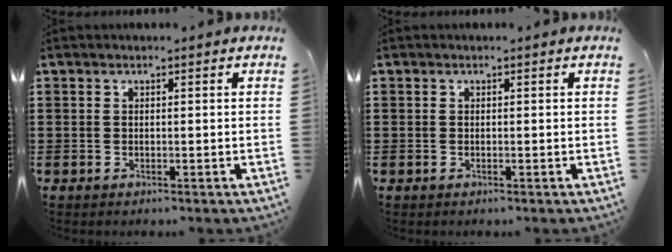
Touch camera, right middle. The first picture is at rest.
{"total": 0.0}